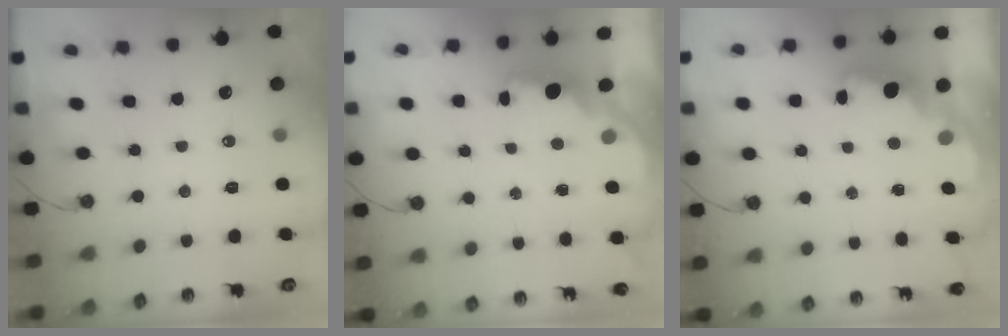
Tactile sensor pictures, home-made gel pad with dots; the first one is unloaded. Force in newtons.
{"total": 2.0, "press": 1.9, "slide": 0.6}
{"total": 2.5, "press": 2.5, "slide": 0.5}